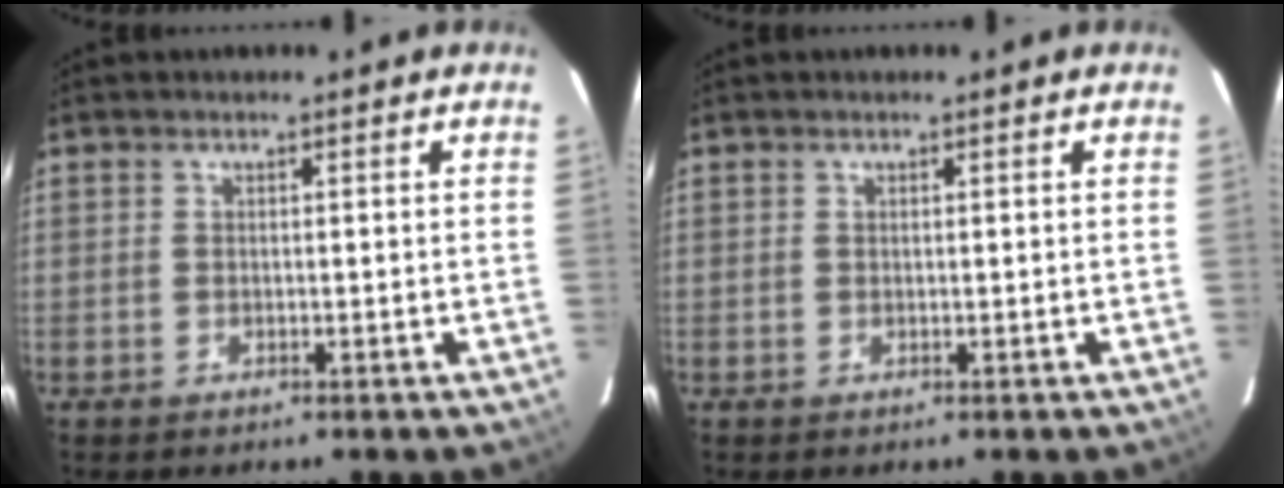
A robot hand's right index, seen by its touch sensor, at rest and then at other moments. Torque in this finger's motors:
{"motor_torque": [0.00, -0.07, 0.03, 0.01]}